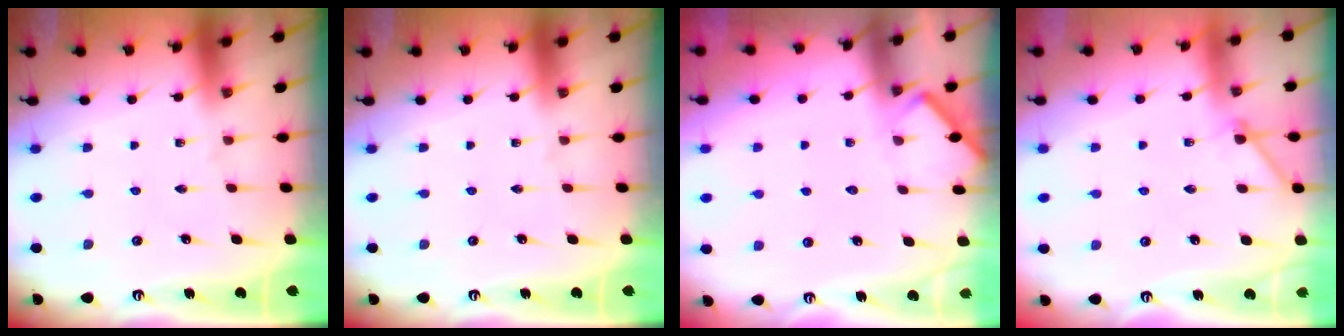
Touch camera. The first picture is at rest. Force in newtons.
{"total": 0.0}
{"total": 5.2, "press": 5.2, "slide": 0.6}
{"total": 4.0, "press": 4.0, "slide": 0.5}